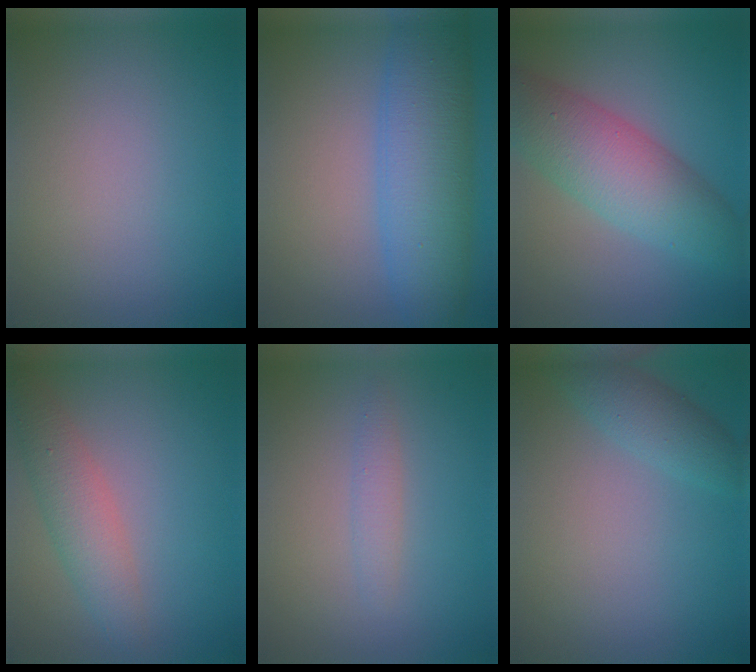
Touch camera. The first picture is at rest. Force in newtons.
{"total": 8.4, "press": 8.4, "slide": 0.3}
{"total": 7.3, "press": 7.3, "slide": 0.1}
{"total": 3.4, "press": 3.4, "slide": 0.0}
{"total": 1.3, "press": 1.3, "slide": 0.0}
{"total": 2.6, "press": 2.6, "slide": 0.1}